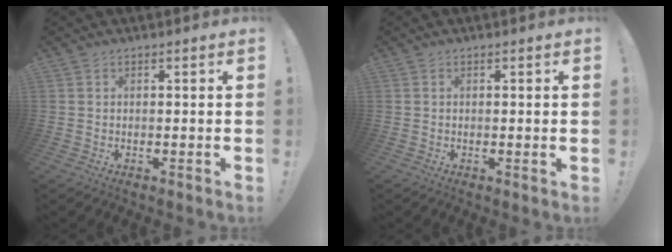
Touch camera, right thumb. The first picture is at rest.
{"total": 1.0, "force": [0.0, -0.2, 1.0], "torque": [-0.015, -0.001, 0.000]}